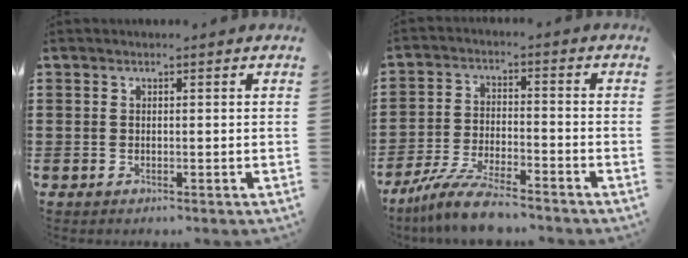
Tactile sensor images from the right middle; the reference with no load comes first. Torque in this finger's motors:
{"motor_torque": [0.36, -0.05, 0.21, 0.10]}